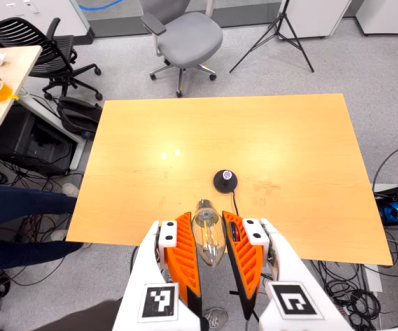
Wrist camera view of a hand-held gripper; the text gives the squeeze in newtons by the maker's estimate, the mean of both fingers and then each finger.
{"total": 10.1, "left": 9.7, "right": 10.5}